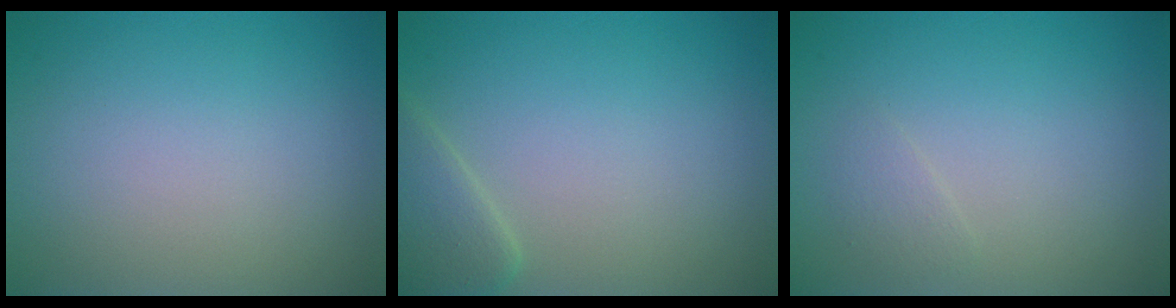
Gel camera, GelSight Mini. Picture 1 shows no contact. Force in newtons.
{"total": 2.6, "press": 2.6, "slide": 0.2}
{"total": 0.9, "press": 0.9, "slide": 0.0}